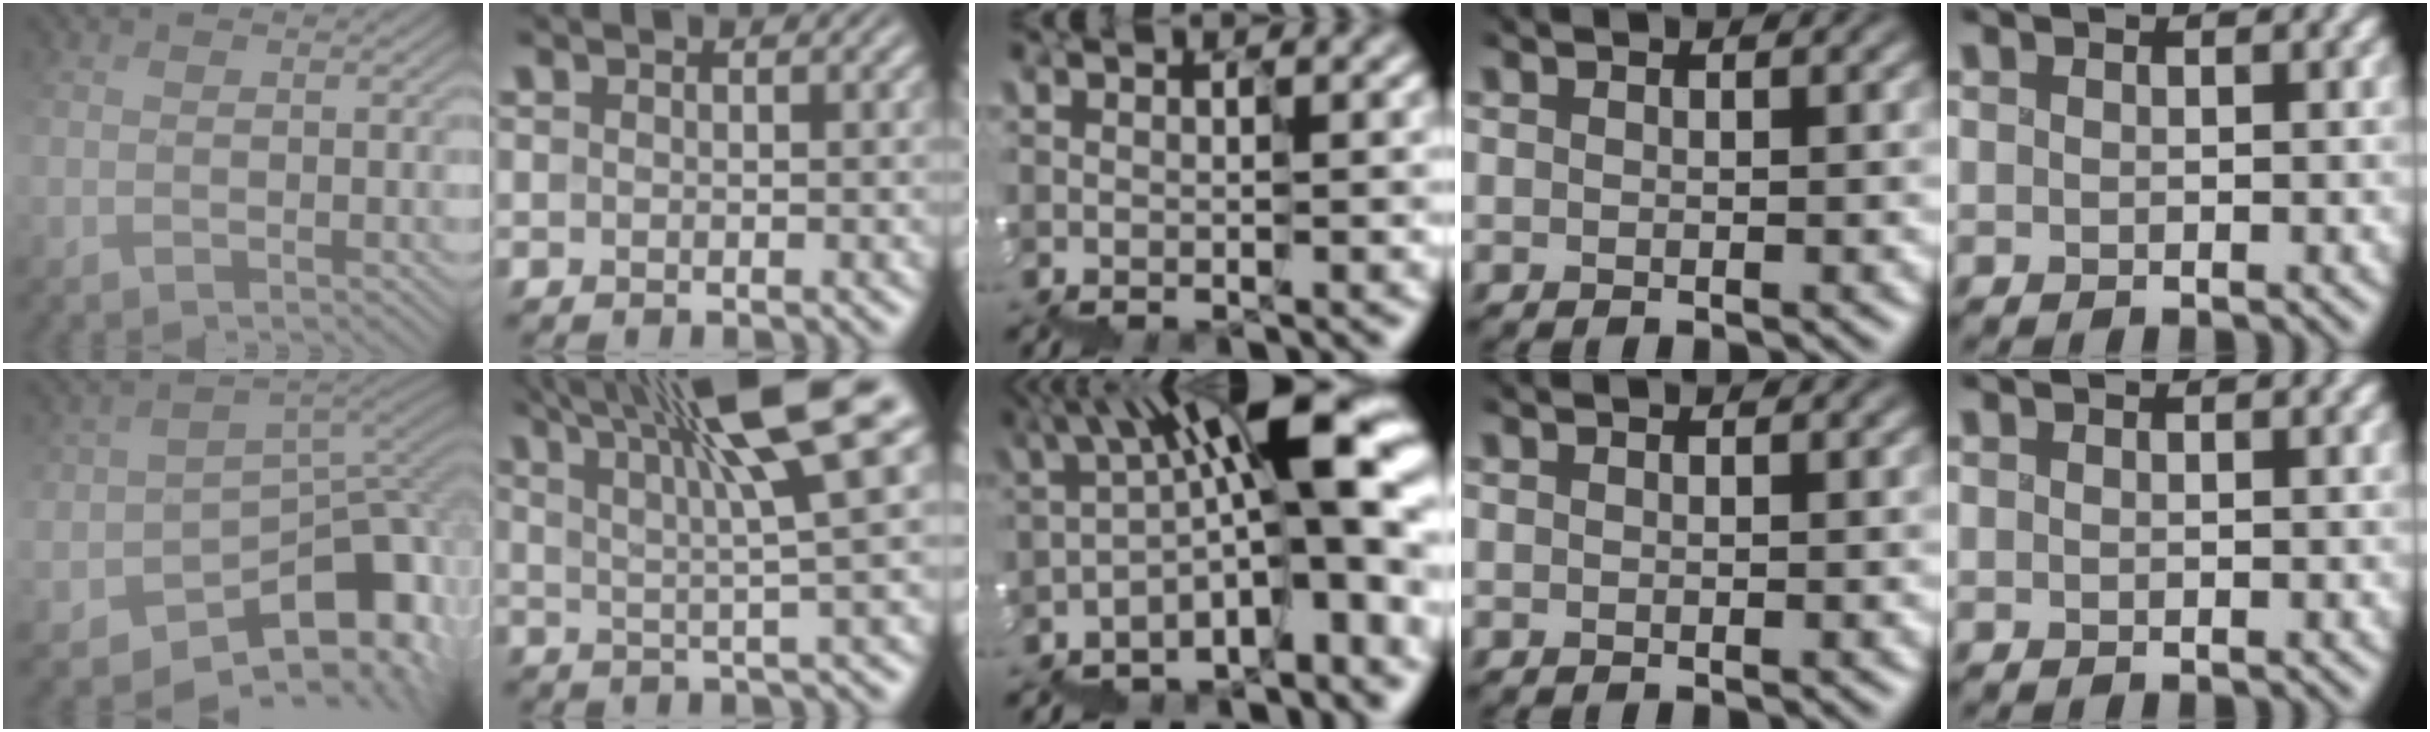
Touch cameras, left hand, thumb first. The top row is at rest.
{"thumb": {"total": 11.1, "force": [-4.9, 7.6, 6.4], "torque": [-0.098, -0.003, -0.061]}, "index": {"total": 10.7, "force": [5.4, 1.3, 9.1], "torque": [-0.124, 0.026, 0.085]}, "middle": {"total": 11.7, "force": [-1.3, 3.4, 11.1], "torque": [-0.164, 0.041, -0.017]}}